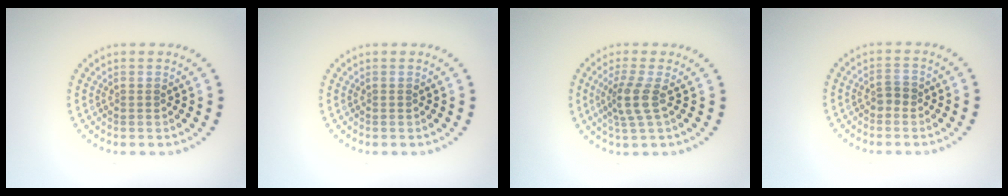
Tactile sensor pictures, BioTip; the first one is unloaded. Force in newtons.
{"total": 0.0}
{"total": 2.7, "press": 2.1, "slide": 1.7}
{"total": 1.2, "press": 1.1, "slide": 0.4}